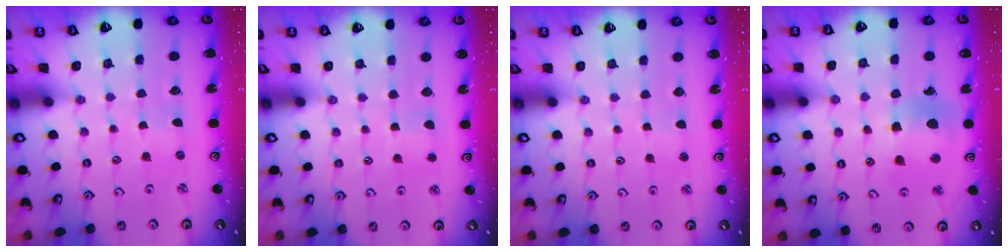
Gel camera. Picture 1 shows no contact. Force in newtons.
{"total": 3.1, "press": 3.1, "slide": 0.3}
{"total": 1.2, "press": 1.2, "slide": 0.2}
{"total": 12.6, "press": 12.5, "slide": 1.8}